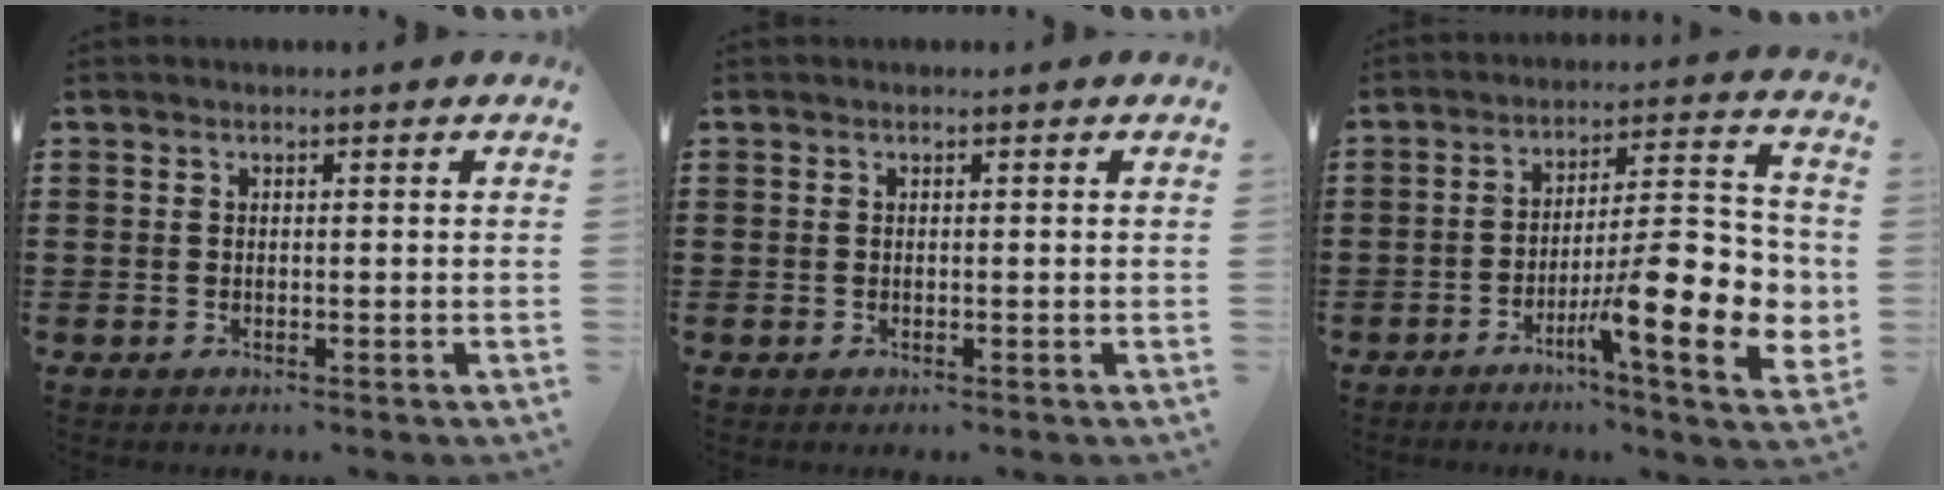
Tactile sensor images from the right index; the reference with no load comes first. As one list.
[{"total": 0.0}, {"total": 13.2, "force": [-4.2, 3.1, 12.1], "torque": [-0.179, -0.017, -0.071]}]